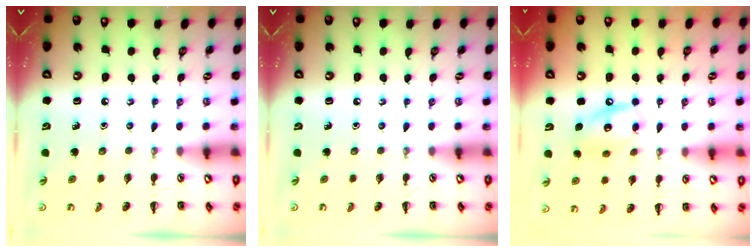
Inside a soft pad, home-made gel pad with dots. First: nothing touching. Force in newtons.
{"total": 0.0}
{"total": 11.1, "press": 10.9, "slide": 1.7}